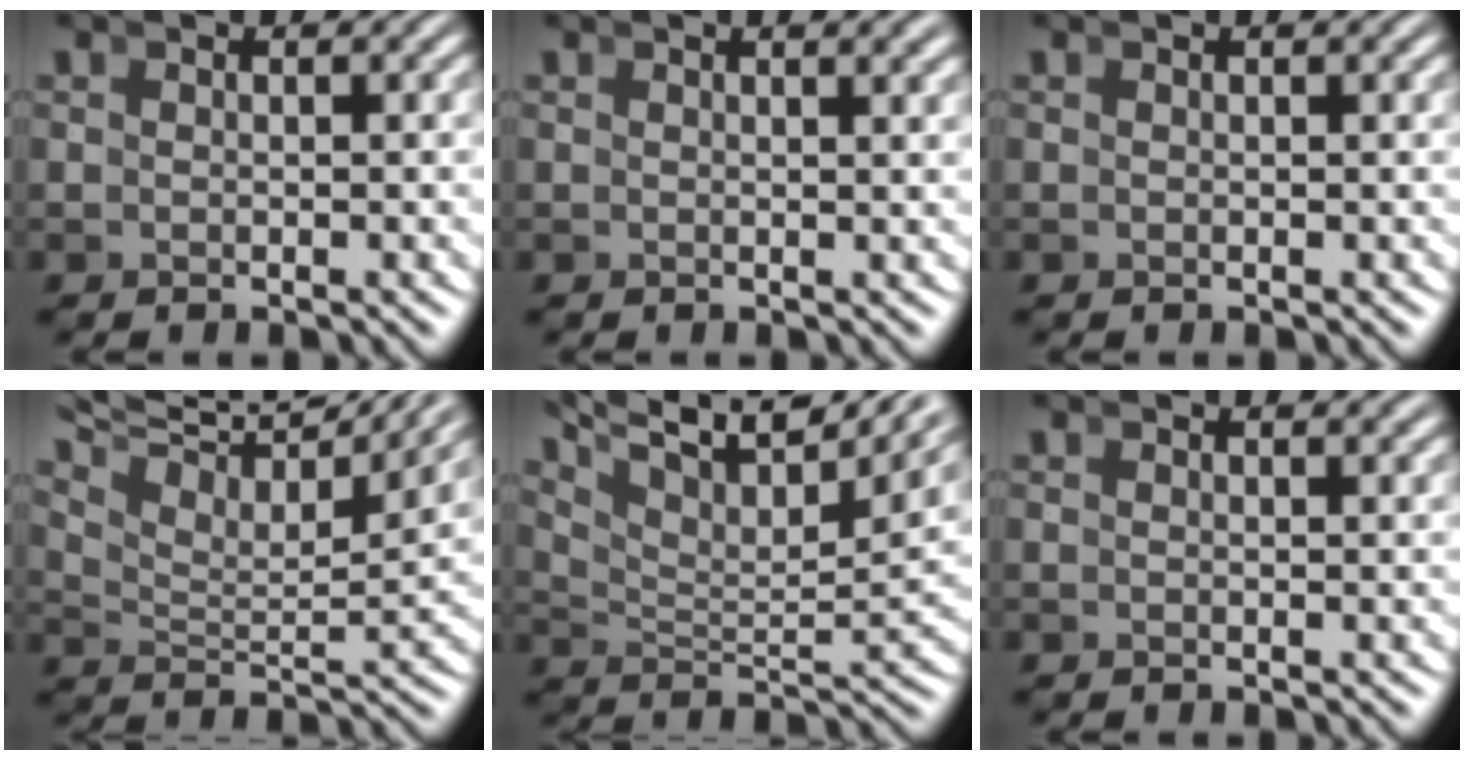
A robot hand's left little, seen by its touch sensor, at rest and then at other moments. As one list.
[{"total": 1.2, "force": [0.9, -0.3, 0.6], "torque": [0.003, 0.007, 0.013]}, {"total": 0.0}, {"total": 8.4, "force": [6.1, 3.2, 4.8], "torque": [-0.084, 0.019, 0.086]}, {"total": 9.8, "force": [6.2, 4.0, 6.4], "torque": [-0.099, 0.015, 0.089]}, {"total": 1.0, "force": [0.9, -0.3, 0.2], "torque": [0.008, 0.006, 0.012]}]